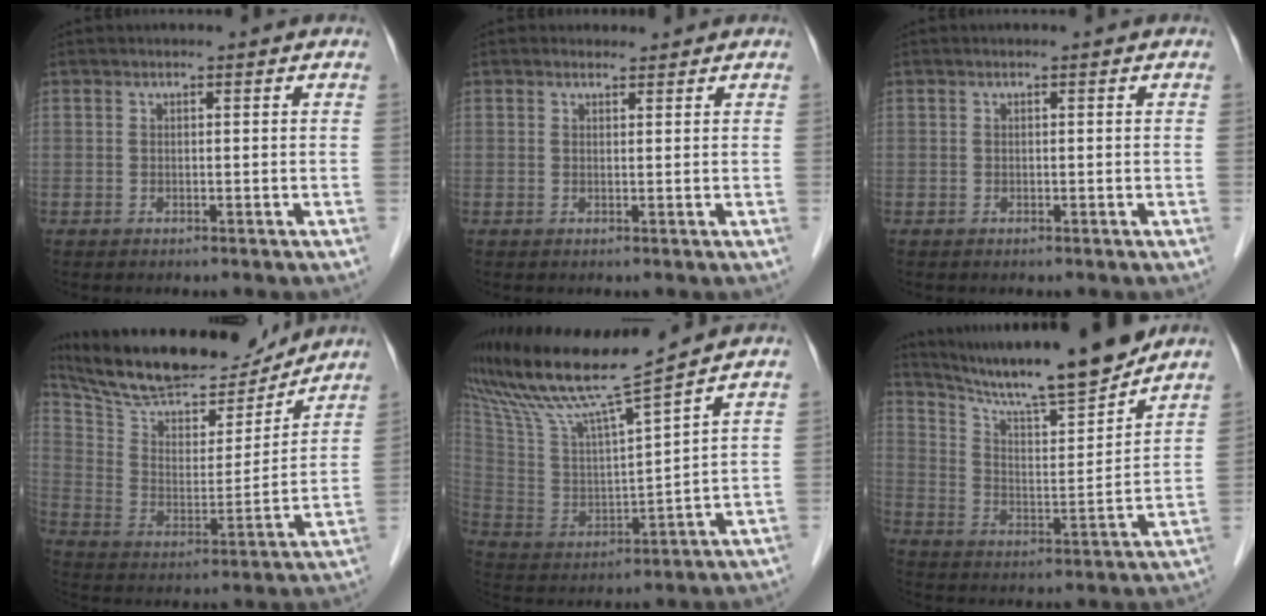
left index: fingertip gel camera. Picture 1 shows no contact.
{"total": 1.0, "force": [0.8, 0.6, 0.0], "torque": [-0.003, 0.003, 0.010]}
{"total": 0.0}
{"total": 20.8, "force": [18.7, 5.0, 7.6], "torque": [-0.130, 0.003, 0.302]}
{"total": 15.0, "force": [12.2, -1.3, 8.6], "torque": [-0.170, 0.007, 0.233]}
{"total": 16.4, "force": [14.6, 0.0, 7.5], "torque": [-0.129, -0.006, 0.242]}